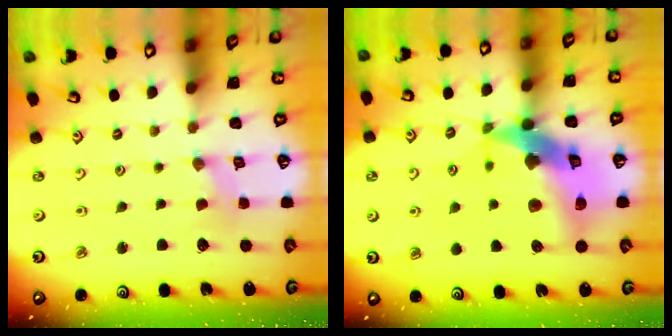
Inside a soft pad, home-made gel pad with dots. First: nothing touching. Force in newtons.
{"total": 18.4, "press": 18.2, "slide": 2.4}